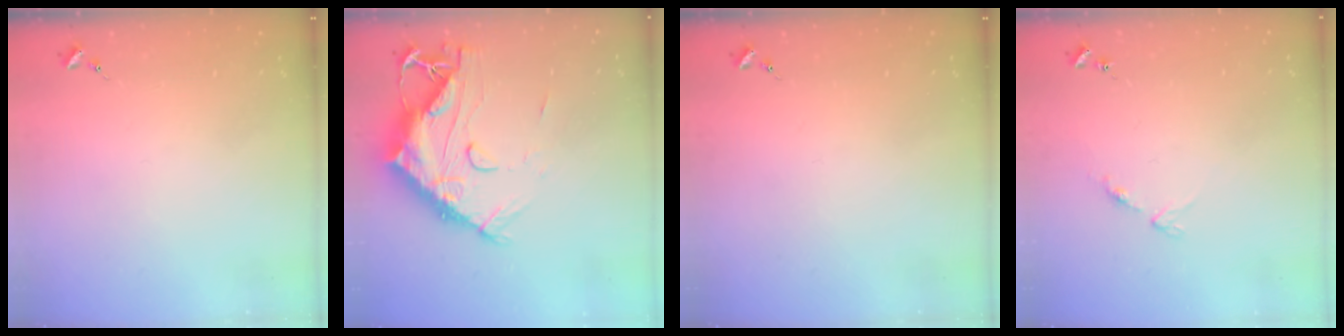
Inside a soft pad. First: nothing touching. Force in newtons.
{"total": 18.5, "press": 18.4, "slide": 1.9}
{"total": 0.0}
{"total": 7.8, "press": 7.8, "slide": 0.6}